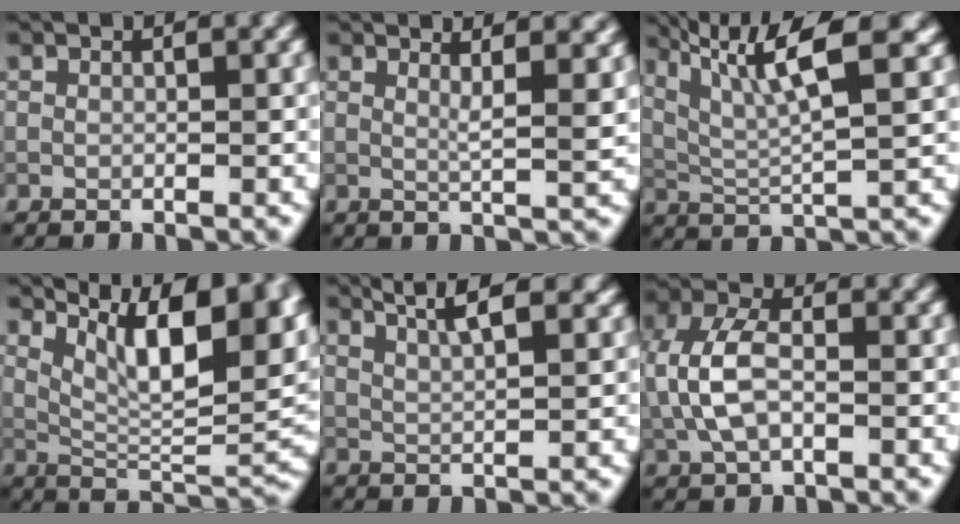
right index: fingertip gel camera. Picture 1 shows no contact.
{"total": 4.8, "force": [2.6, 1.5, 3.7], "torque": [-0.037, 0.005, 0.033]}
{"total": 9.1, "force": [4.9, 2.5, 7.2], "torque": [-0.131, 0.017, 0.082]}
{"total": 11.6, "force": [5.8, 3.5, 9.4], "torque": [-0.135, 0.008, 0.101]}
{"total": 7.2, "force": [4.7, 2.9, 4.7], "torque": [-0.052, 0.036, 0.051]}
{"total": 5.8, "force": [-0.2, 3.4, 4.7], "torque": [-0.114, 0.008, -0.009]}